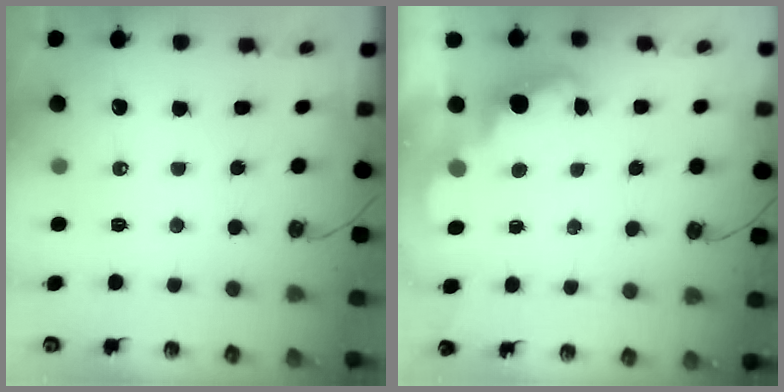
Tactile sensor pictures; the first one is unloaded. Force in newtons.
{"total": 2.5, "press": 2.4, "slide": 0.5}